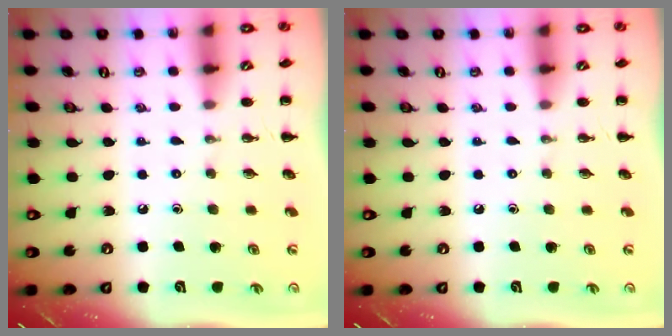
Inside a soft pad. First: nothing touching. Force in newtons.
{"total": 0.0}